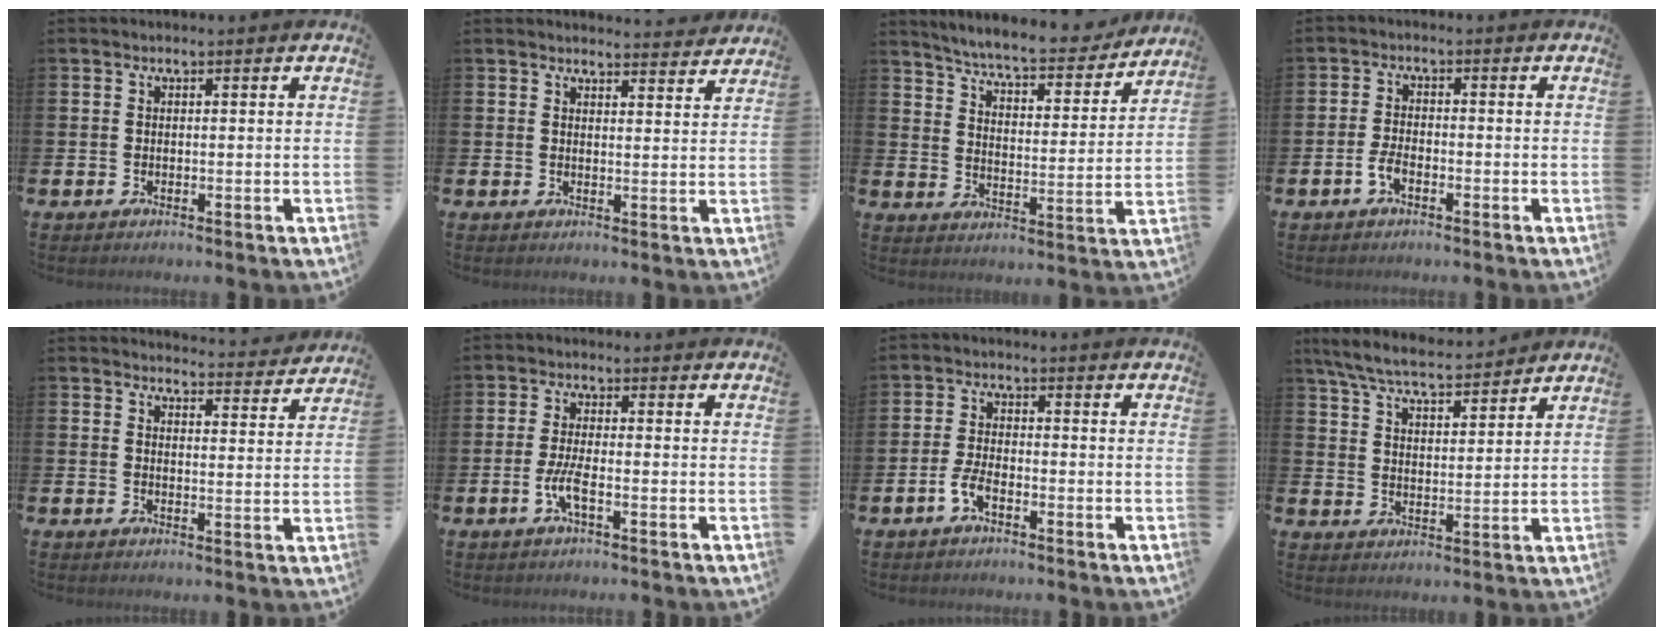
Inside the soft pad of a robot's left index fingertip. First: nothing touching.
{"total": 2.9, "force": [2.9, 0.2, -0.2], "torque": [0.006, -0.024, 0.049]}
{"total": 6.3, "force": [6.0, 0.4, 1.9], "torque": [-0.061, -0.050, 0.098]}
{"total": 2.5, "force": [-1.3, 1.1, 1.8], "torque": [-0.040, 0.007, -0.022]}
{"total": 3.6, "force": [3.6, 0.3, 0.0], "torque": [-0.001, -0.031, 0.061]}
{"total": 3.3, "force": [-1.2, 0.7, 3.0], "torque": [-0.073, -0.001, -0.026]}
{"total": 3.0, "force": [-1.6, 1.1, 2.3], "torque": [-0.052, 0.005, -0.031]}
{"total": 6.8, "force": [6.4, 0.8, 2.1], "torque": [-0.068, -0.036, 0.115]}